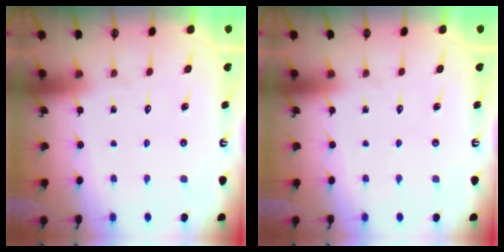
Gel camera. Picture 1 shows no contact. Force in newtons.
{"total": 0.0}